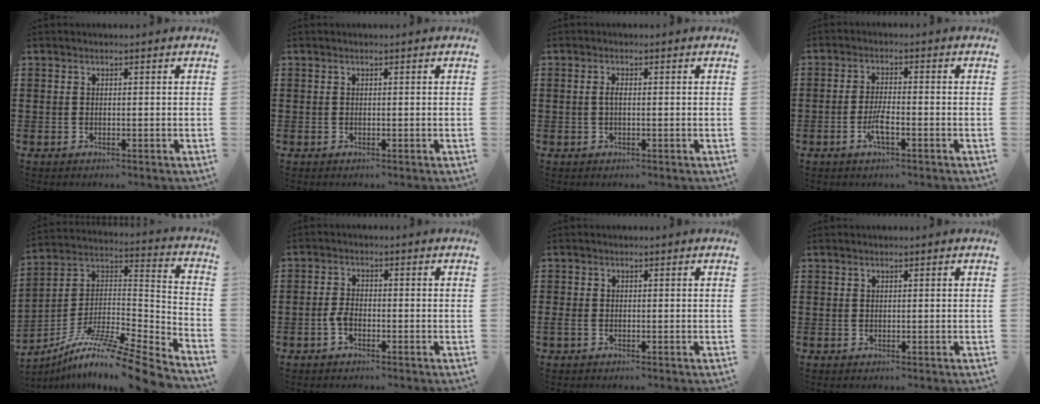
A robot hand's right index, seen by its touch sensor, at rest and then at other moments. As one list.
[{"total": 0.0}, {"total": 1.4, "force": [-0.1, 0.4, 1.3], "torque": [-0.032, -0.003, -0.005]}, {"total": 3.6, "force": [-1.6, 0.7, 3.2], "torque": [-0.066, -0.003, -0.033]}, {"total": 10.9, "force": [-8.8, 0.2, 6.4], "torque": [-0.108, 0.000, -0.171]}, {"total": 2.4, "force": [-1.2, 1.1, 1.7], "torque": [-0.050, -0.003, -0.028]}, {"total": 0.8, "force": [-0.7, 0.3, 0.4], "torque": [-0.010, -0.004, -0.013]}, {"total": 0.0}]